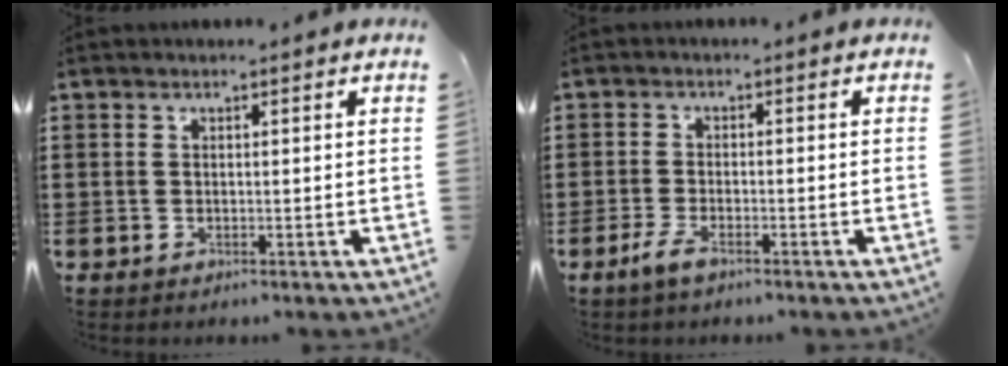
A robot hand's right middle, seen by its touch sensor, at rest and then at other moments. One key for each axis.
{"total": 2.7, "fx": -1.7, "fy": 0.6, "fz": 2.1, "tx": -0.057, "ty": -0.006, "tz": -0.037}